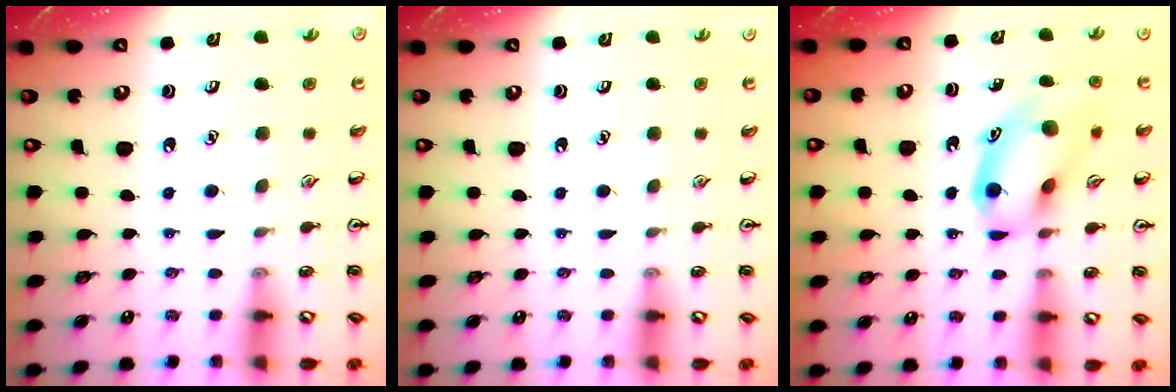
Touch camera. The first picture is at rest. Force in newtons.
{"total": 0.0}
{"total": 12.6, "press": 12.5, "slide": 1.5}